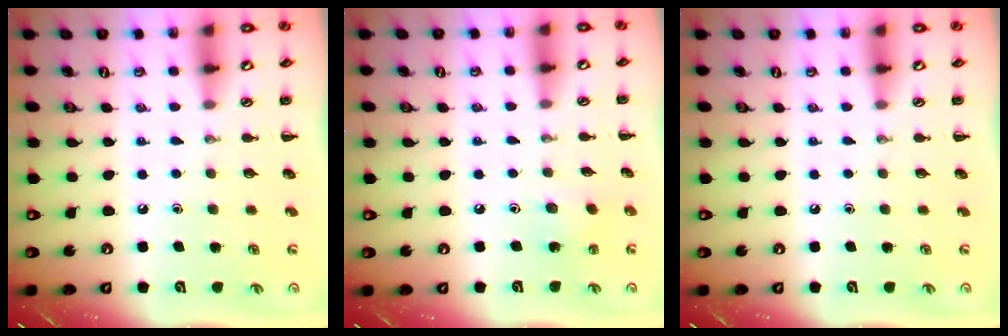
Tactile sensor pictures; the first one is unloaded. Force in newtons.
{"total": 2.5, "press": 2.4, "slide": 0.8}
{"total": 0.0}